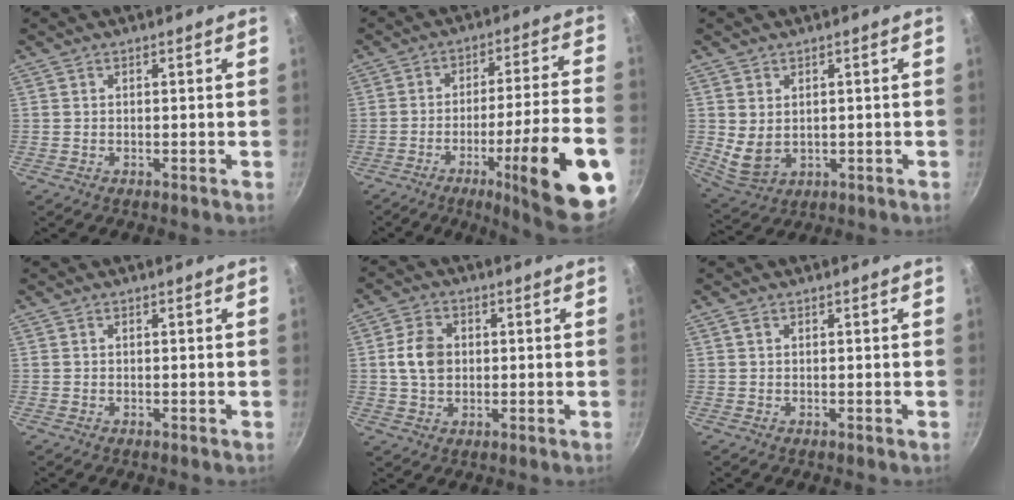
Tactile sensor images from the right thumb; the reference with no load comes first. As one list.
[{"total": 22.1, "force": [-9.3, 3.3, 19.8], "torque": [-0.257, 0.032, -0.130]}, {"total": 5.9, "force": [0.7, 4.4, 3.9], "torque": [-0.062, -0.016, 0.031]}, {"total": 0.0}, {"total": 6.9, "force": [0.5, 5.2, 4.5], "torque": [-0.072, 0.009, 0.004]}, {"total": 0.6, "force": [0.2, 0.3, 0.4], "torque": [-0.011, 0.004, 0.005]}]